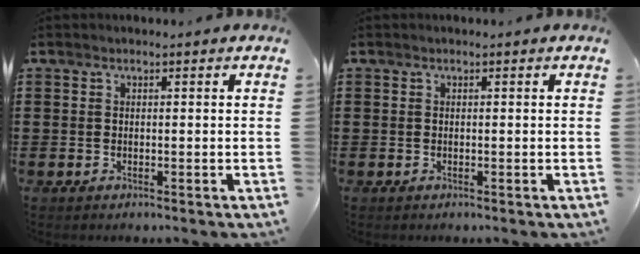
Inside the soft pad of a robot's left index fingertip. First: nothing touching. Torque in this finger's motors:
{"motor_torque": [0.00, 0.00, -0.04, 0.00]}